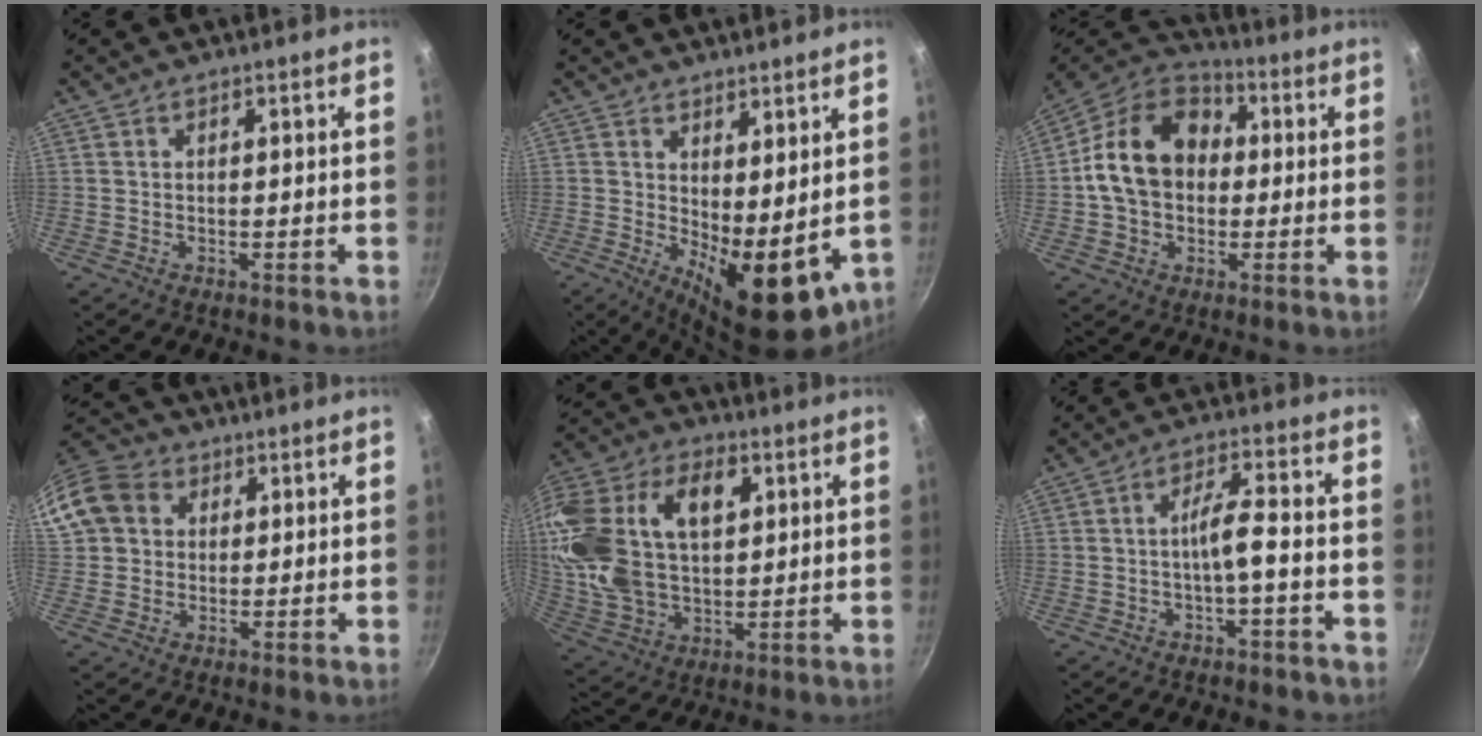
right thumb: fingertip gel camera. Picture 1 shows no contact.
{"total": 11.8, "force": [1.1, 5.1, 10.6], "torque": [-0.129, -0.028, 0.032]}
{"total": 18.6, "force": [2.1, 14.5, 11.5], "torque": [-0.176, 0.035, 0.025]}
{"total": 14.2, "force": [3.6, 12.0, 6.8], "torque": [-0.137, 0.032, 0.055]}
{"total": 26.4, "force": [6.5, 16.8, 19.3], "torque": [-0.395, 0.015, 0.117]}
{"total": 5.0, "force": [-2.1, 0.7, 4.4], "torque": [-0.089, 0.028, -0.035]}